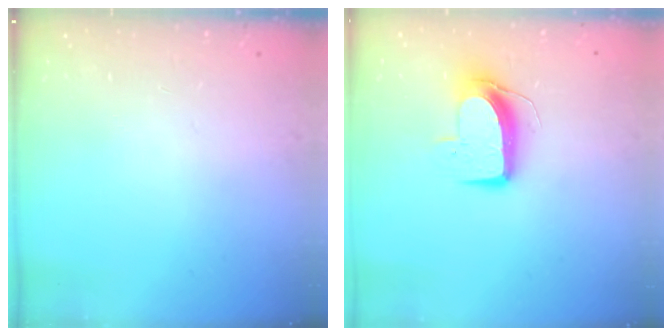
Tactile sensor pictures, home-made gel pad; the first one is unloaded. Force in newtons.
{"total": 9.6, "press": 9.6, "slide": 0.7}